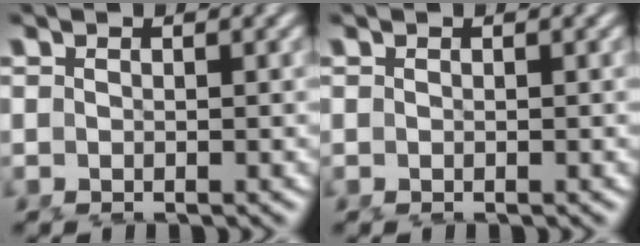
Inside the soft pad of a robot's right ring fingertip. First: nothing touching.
{"total": 0.0}